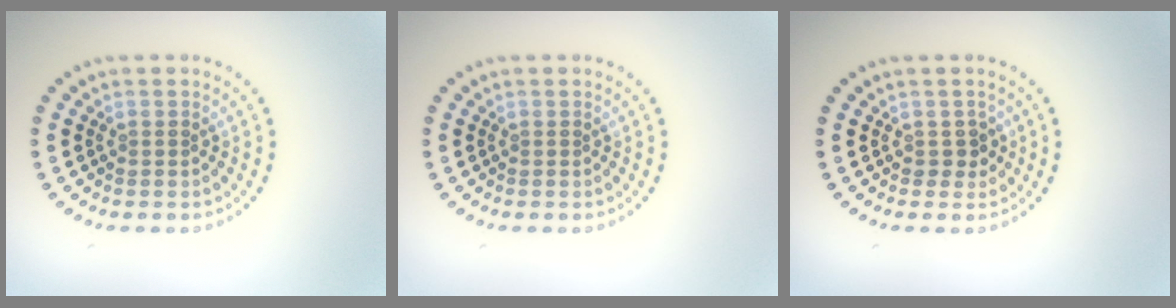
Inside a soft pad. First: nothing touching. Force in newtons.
{"total": 0.0}
{"total": 1.3, "press": 1.1, "slide": 0.7}